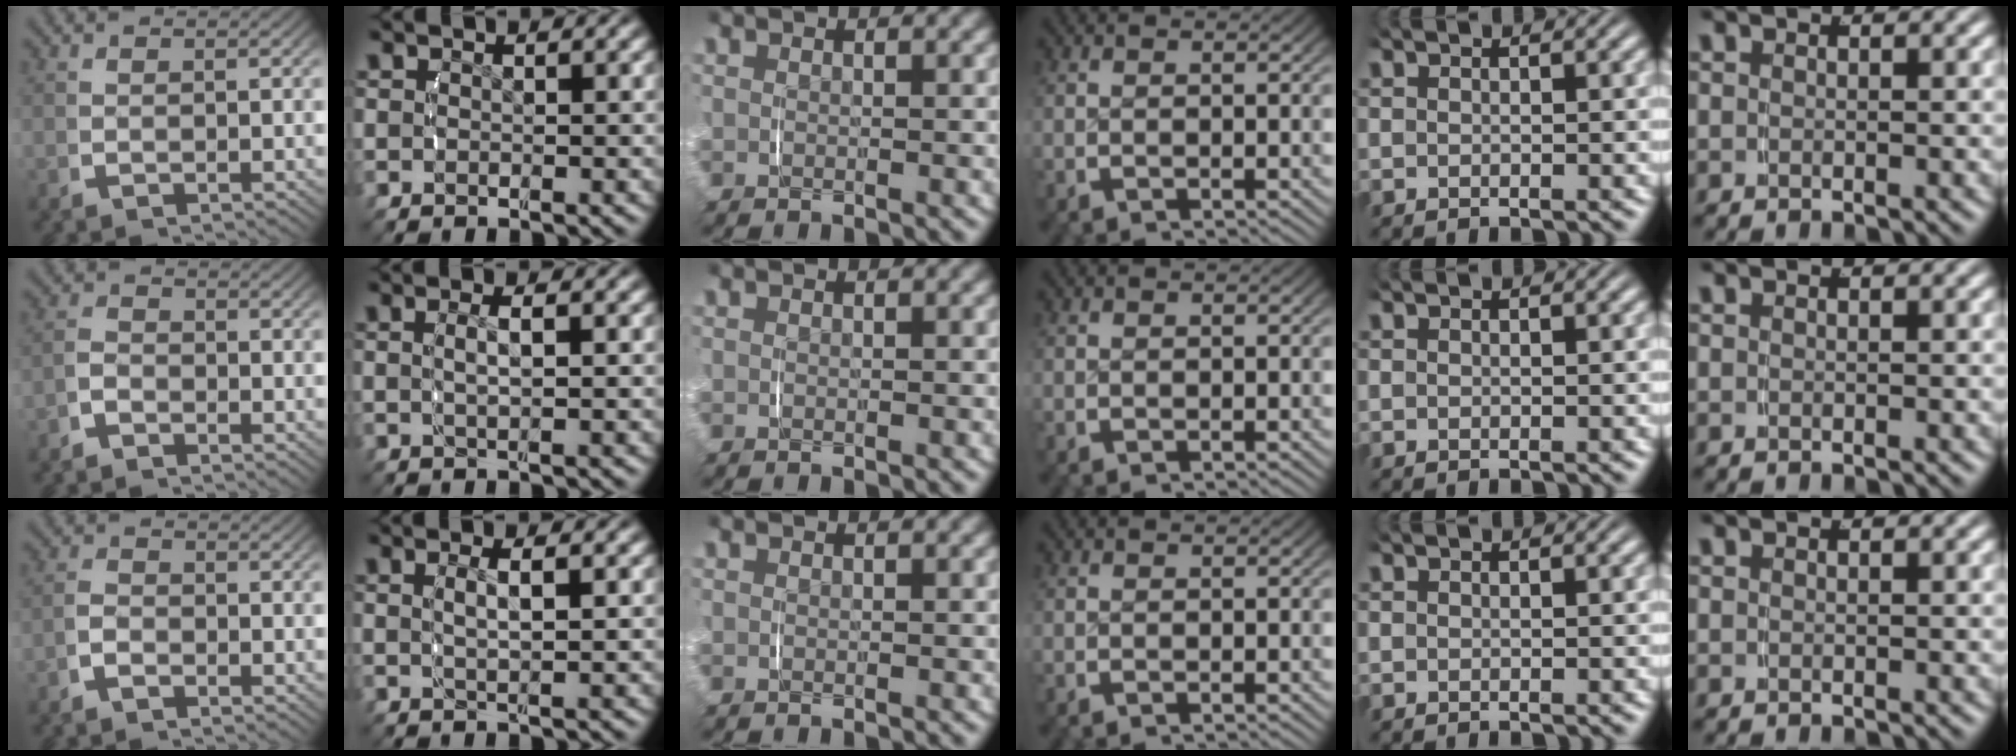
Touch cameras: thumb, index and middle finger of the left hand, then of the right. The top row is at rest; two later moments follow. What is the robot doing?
{"motion": "lift_and_place", "object": "pen bag"}